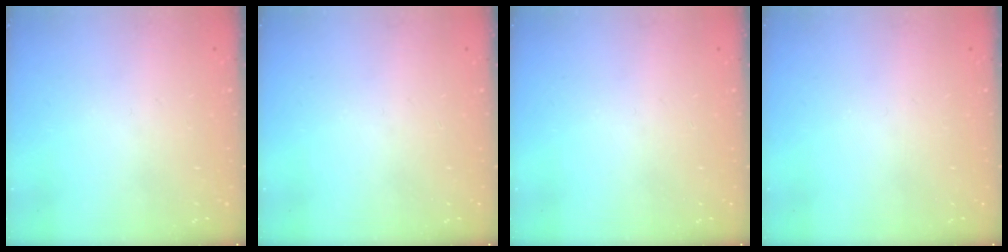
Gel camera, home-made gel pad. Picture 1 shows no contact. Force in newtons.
{"total": 0.0}
{"total": 0.0}
{"total": 0.0}